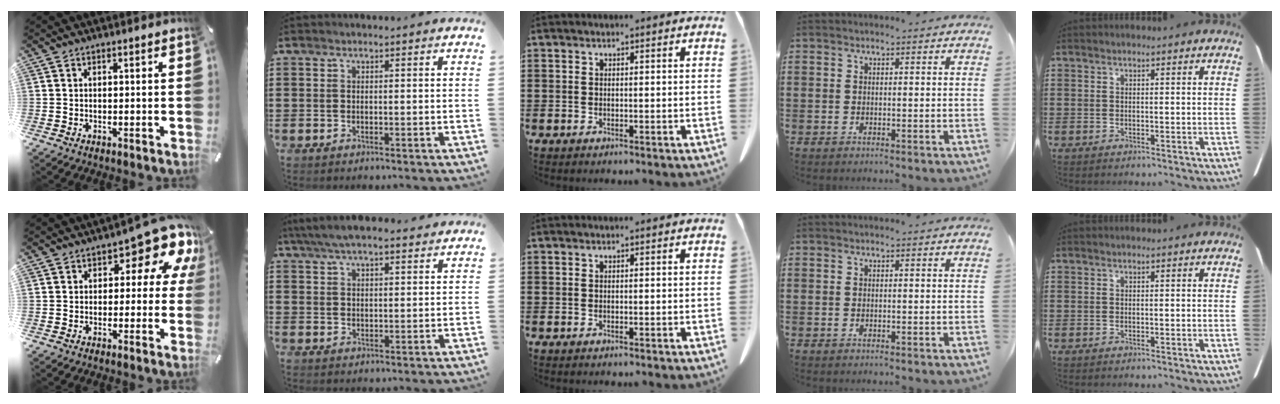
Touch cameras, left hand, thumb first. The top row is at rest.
{"thumb": {"total": 11.5, "force": [5.7, 5.4, 8.4], "torque": [-0.103, -0.043, 0.096]}, "index": {"total": 5.4, "force": [4.5, 1.6, 2.4], "torque": [-0.059, -0.002, 0.084]}}